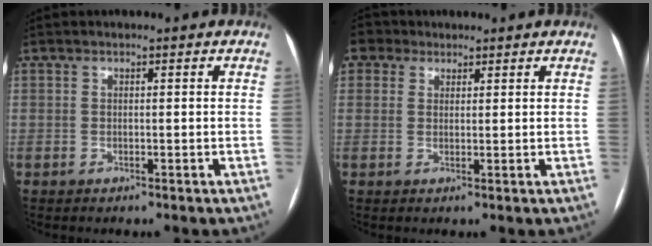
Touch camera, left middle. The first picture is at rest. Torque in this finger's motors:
{"motor_torque": [1.68, -0.46, 1.05, 0.21]}